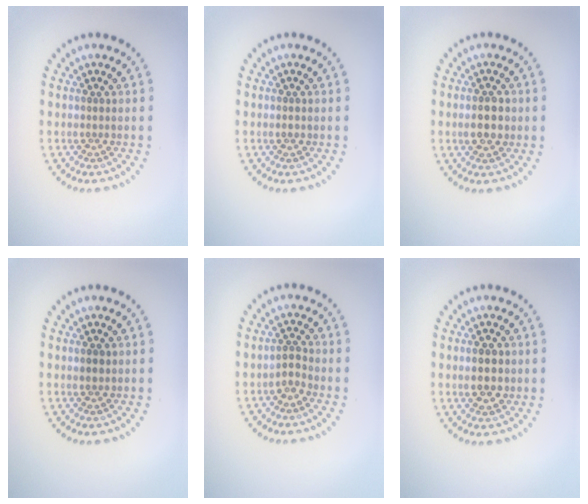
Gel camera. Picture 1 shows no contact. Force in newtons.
{"total": 0.7, "press": 0.7, "slide": 0.1}
{"total": 2.6, "press": 2.6, "slide": 0.0}
{"total": 0.8, "press": 0.8, "slide": 0.2}
{"total": 1.6, "press": 1.3, "slide": 1.0}
{"total": 2.4, "press": 2.4, "slide": 0.1}